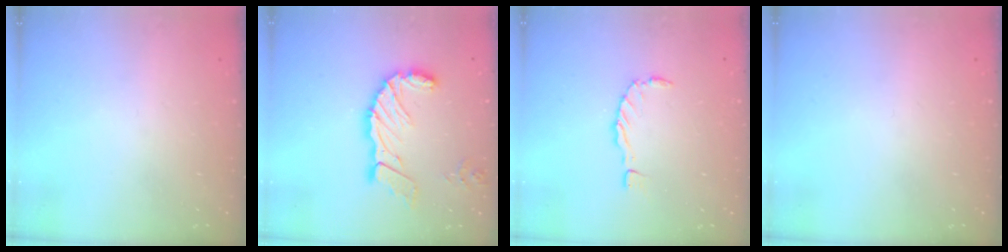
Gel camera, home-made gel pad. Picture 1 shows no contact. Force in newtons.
{"total": 15.1, "press": 15.0, "slide": 1.6}
{"total": 0.0}
{"total": 0.0}